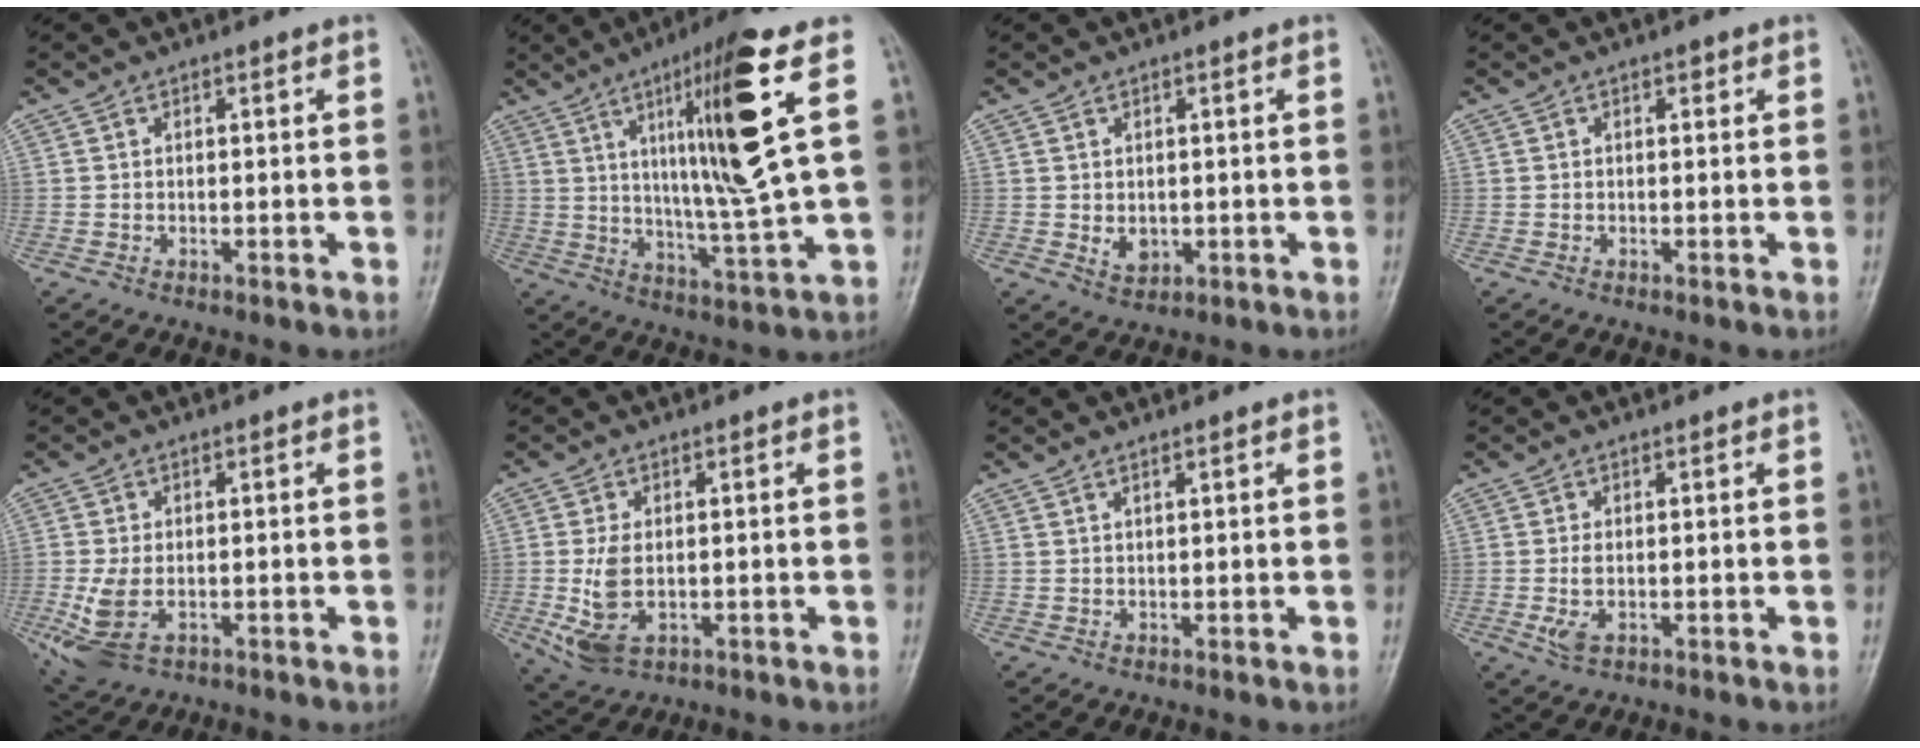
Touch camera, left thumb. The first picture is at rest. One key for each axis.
{"total": 17.6, "fx": 5.6, "fy": 0.4, "fz": 16.7, "tx": -0.284, "ty": -0.036, "tz": 0.091}
{"total": 2.9, "fx": -0.1, "fy": 2.3, "fz": 1.8, "tx": -0.016, "ty": -0.006, "tz": 0.006}
{"total": 0.7, "fx": 0.4, "fy": 0.4, "fz": 0.5, "tx": -0.002, "ty": -0.001, "tz": 0.004}
{"total": 6.2, "fx": -1.3, "fy": 3.5, "fz": 4.9, "tx": -0.117, "ty": -0.007, "tz": -0.016}
{"total": 6.7, "fx": -0.6, "fy": 3.8, "fz": 5.5, "tx": -0.117, "ty": -0.006, "tz": -0.002}
{"total": 0.8, "fx": 0.6, "fy": -0.1, "fz": 0.4, "tx": -0.011, "ty": -0.006, "tz": 0.015}
{"total": 2.9, "fx": -0.4, "fy": 1.2, "fz": 2.6, "tx": -0.065, "ty": -0.001, "tz": -0.001}